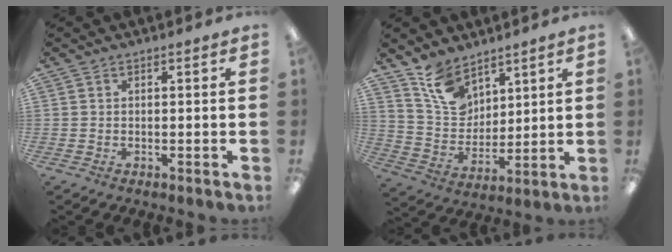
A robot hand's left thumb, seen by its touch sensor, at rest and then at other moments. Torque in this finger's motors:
{"motor_torque": [0.22, 0.16, -0.07, -0.21, -0.07]}